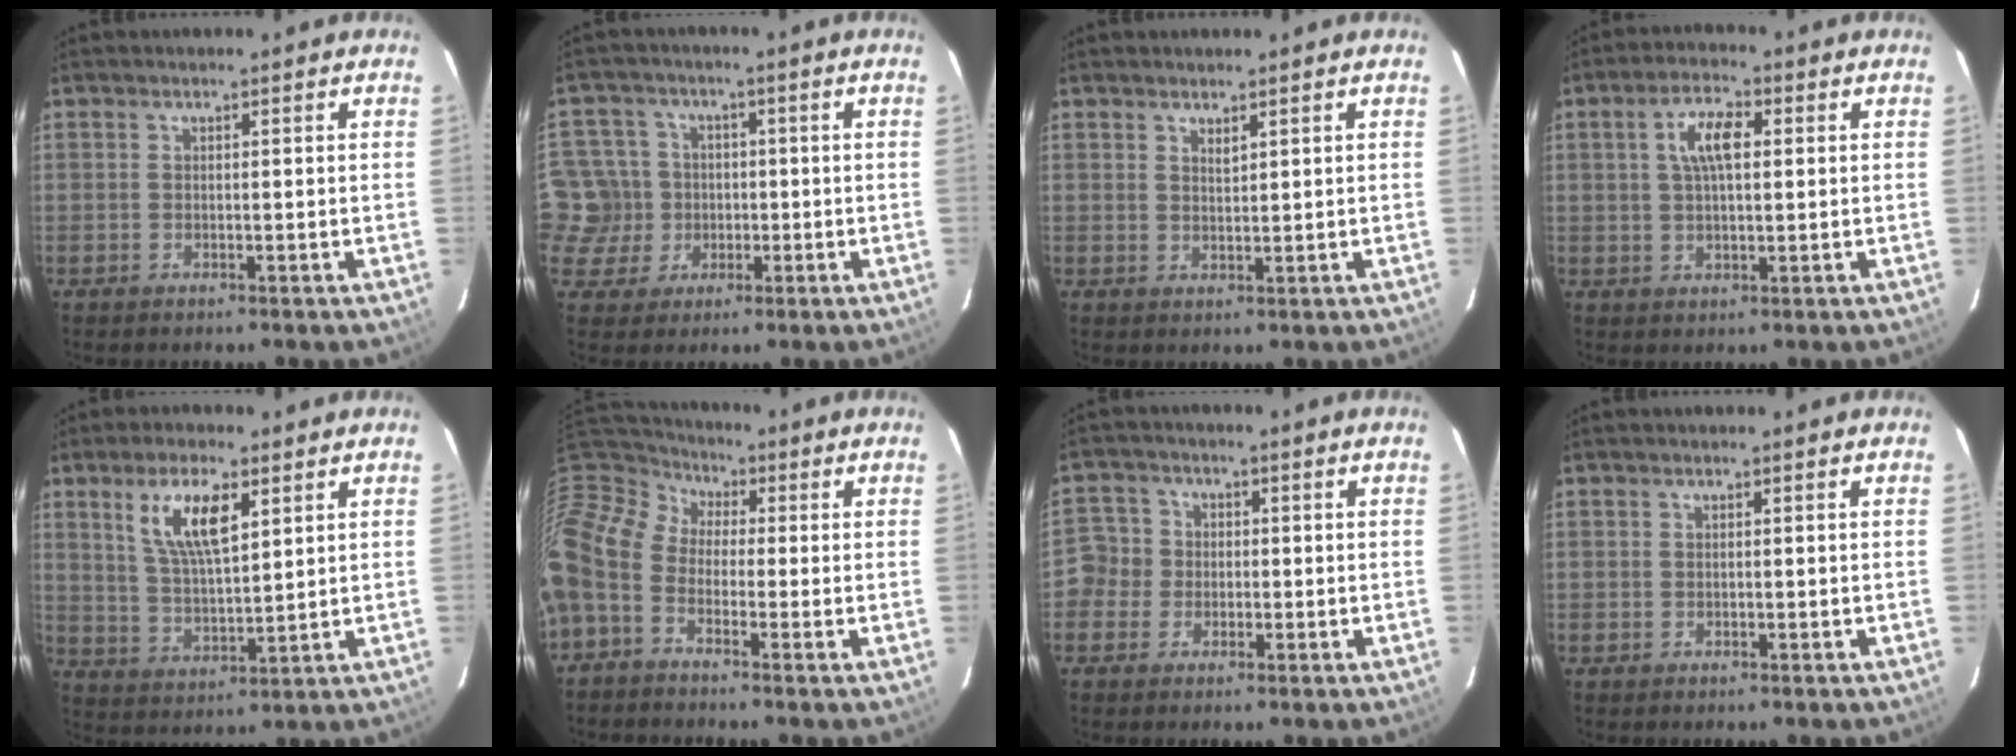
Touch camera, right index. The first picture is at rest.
{"total": 8.0, "force": [-0.9, 7.9, 0.7], "torque": [-0.038, 0.017, -0.023]}
{"total": 1.5, "force": [1.2, 0.4, 0.8], "torque": [-0.012, 0.000, 0.022]}
{"total": 6.4, "force": [1.6, 2.8, 5.6], "torque": [-0.106, 0.015, 0.030]}
{"total": 9.8, "force": [4.6, 3.4, 8.0], "torque": [-0.149, 0.004, 0.093]}
{"total": 13.7, "force": [-0.2, 9.1, 10.3], "torque": [-0.217, 0.014, -0.024]}
{"total": 4.9, "force": [-1.3, 4.7, 0.7], "torque": [-0.003, 0.014, -0.035]}
{"total": 0.0}